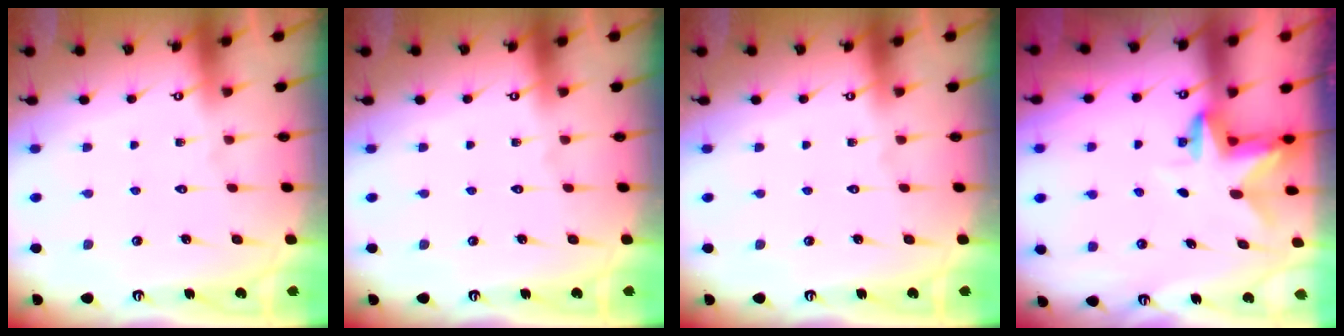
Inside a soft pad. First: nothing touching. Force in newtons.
{"total": 0.0}
{"total": 0.0}
{"total": 3.0, "press": 3.0, "slide": 0.3}